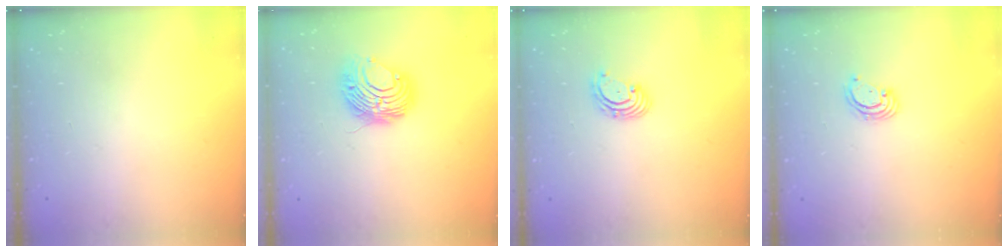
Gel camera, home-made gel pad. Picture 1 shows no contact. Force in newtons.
{"total": 9.1, "press": 9.1, "slide": 0.6}
{"total": 2.9, "press": 2.9, "slide": 0.3}
{"total": 3.1, "press": 3.1, "slide": 0.3}